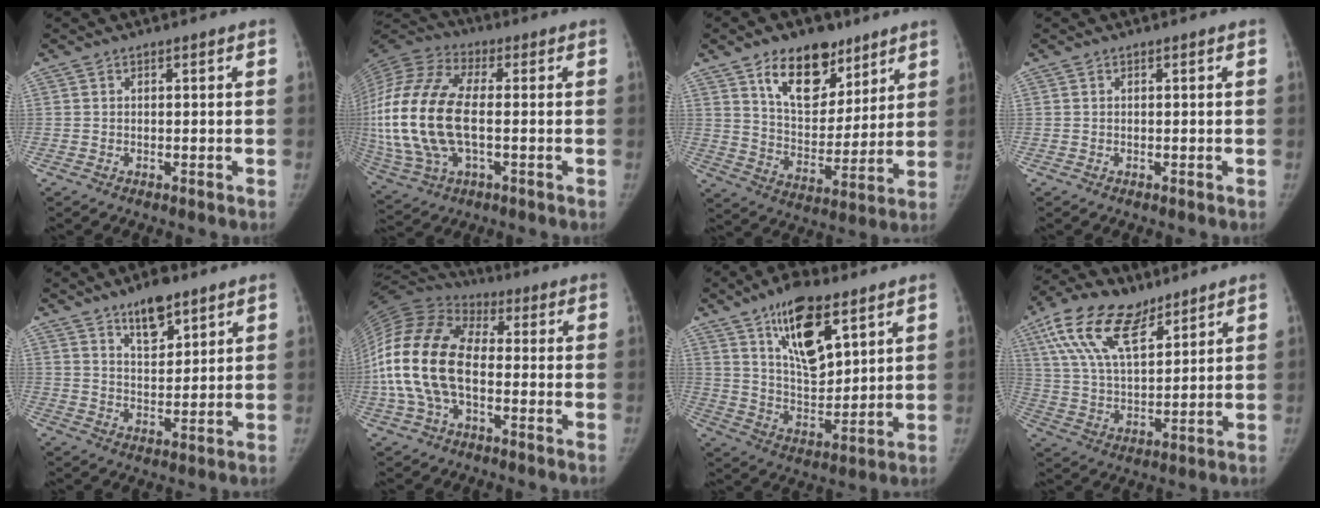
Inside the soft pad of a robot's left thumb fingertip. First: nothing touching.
{"total": 25.3, "force": [-1.6, 13.3, 21.4], "torque": [-0.511, 0.002, -0.023]}
{"total": 15.9, "force": [9.5, 9.5, 8.5], "torque": [-0.089, -0.052, 0.163]}
{"total": 0.0}
{"total": 8.4, "force": [5.6, 3.5, 5.2], "torque": [-0.060, -0.036, 0.094]}
{"total": 19.1, "force": [-2.5, 11.3, 15.1], "torque": [-0.320, 0.029, -0.053]}
{"total": 15.7, "force": [8.5, 6.9, 11.3], "torque": [-0.155, -0.046, 0.152]}
{"total": 16.1, "force": [9.5, 8.0, 10.3], "torque": [-0.170, -0.026, 0.179]}